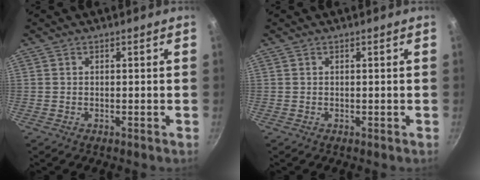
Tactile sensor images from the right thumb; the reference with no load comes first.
{"total": 0.0}